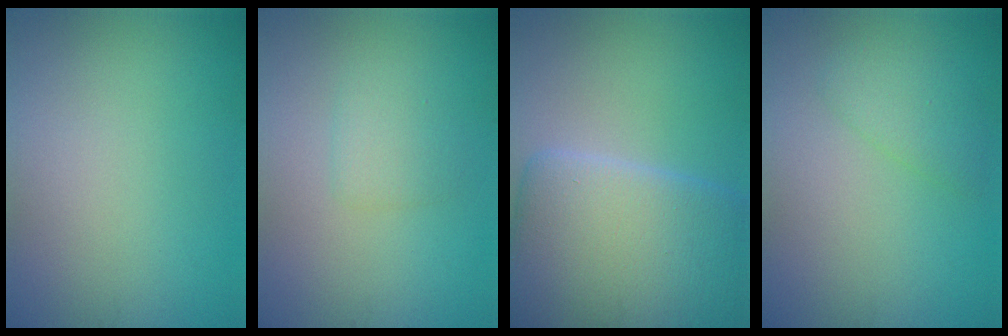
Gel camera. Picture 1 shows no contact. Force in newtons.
{"total": 1.8, "press": 1.8, "slide": 0.1}
{"total": 12.4, "press": 12.3, "slide": 0.6}
{"total": 2.0, "press": 2.0, "slide": 0.2}